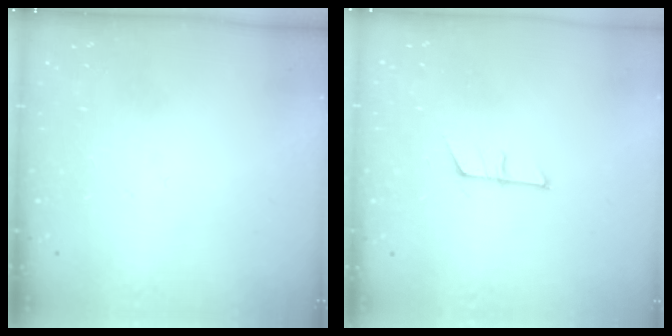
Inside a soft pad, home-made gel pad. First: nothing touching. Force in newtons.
{"total": 7.8, "press": 7.8, "slide": 0.4}